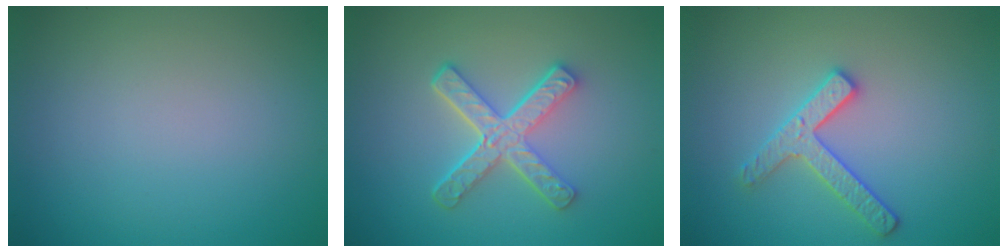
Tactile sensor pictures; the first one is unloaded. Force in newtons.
{"total": 4.9, "press": 3.5, "slide": 3.4}
{"total": 2.6, "press": 2.6, "slide": 0.4}